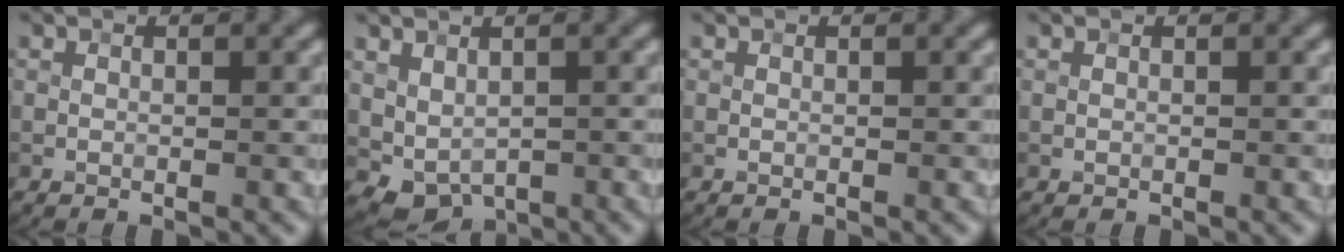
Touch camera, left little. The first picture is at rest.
{"total": 2.6, "force": [0.4, 1.9, 1.8], "torque": [-0.034, -0.014, 0.019]}
{"total": 0.0}
{"total": 0.0}